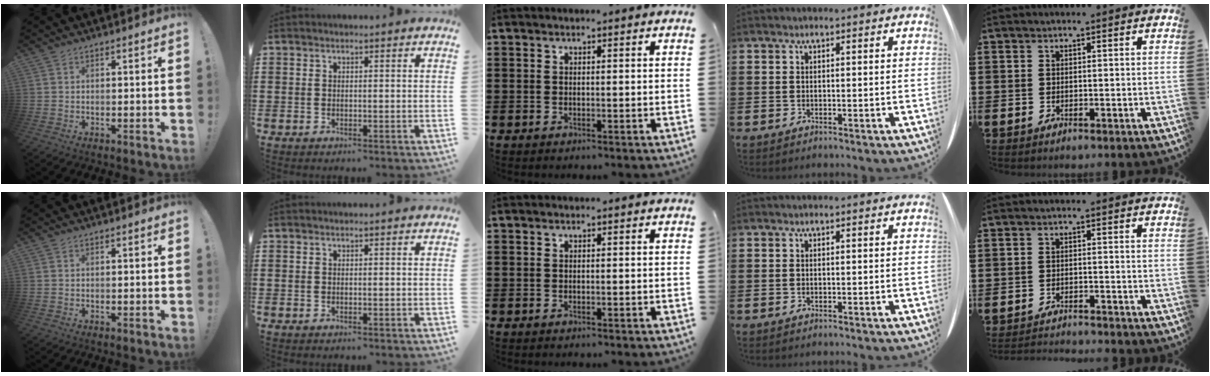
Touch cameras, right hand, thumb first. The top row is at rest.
{"little": {"total": 2.0, "force": [-2.0, -0.1, -0.1], "torque": [-0.002, 0.002, -0.042]}}